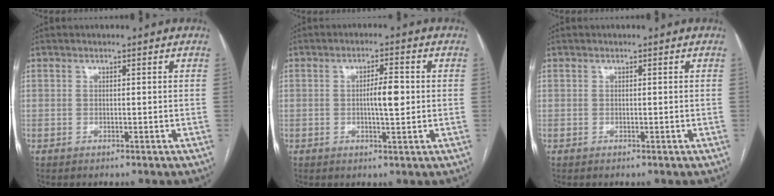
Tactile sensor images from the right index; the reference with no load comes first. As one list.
[{"total": 4.5, "force": [0.1, 0.8, 4.5], "torque": [-0.073, 0.004, 0.001]}, {"total": 0.0}]